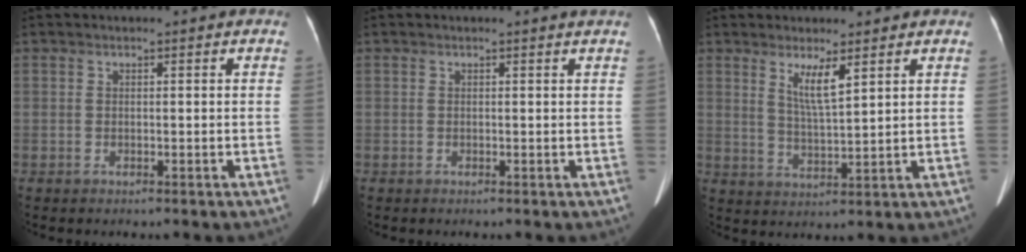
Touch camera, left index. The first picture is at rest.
{"total": 1.1, "force": [1.1, -0.3, 0.3], "torque": [-0.016, -0.006, 0.013]}
{"total": 4.8, "force": [2.8, 0.3, 3.8], "torque": [-0.072, -0.011, 0.056]}